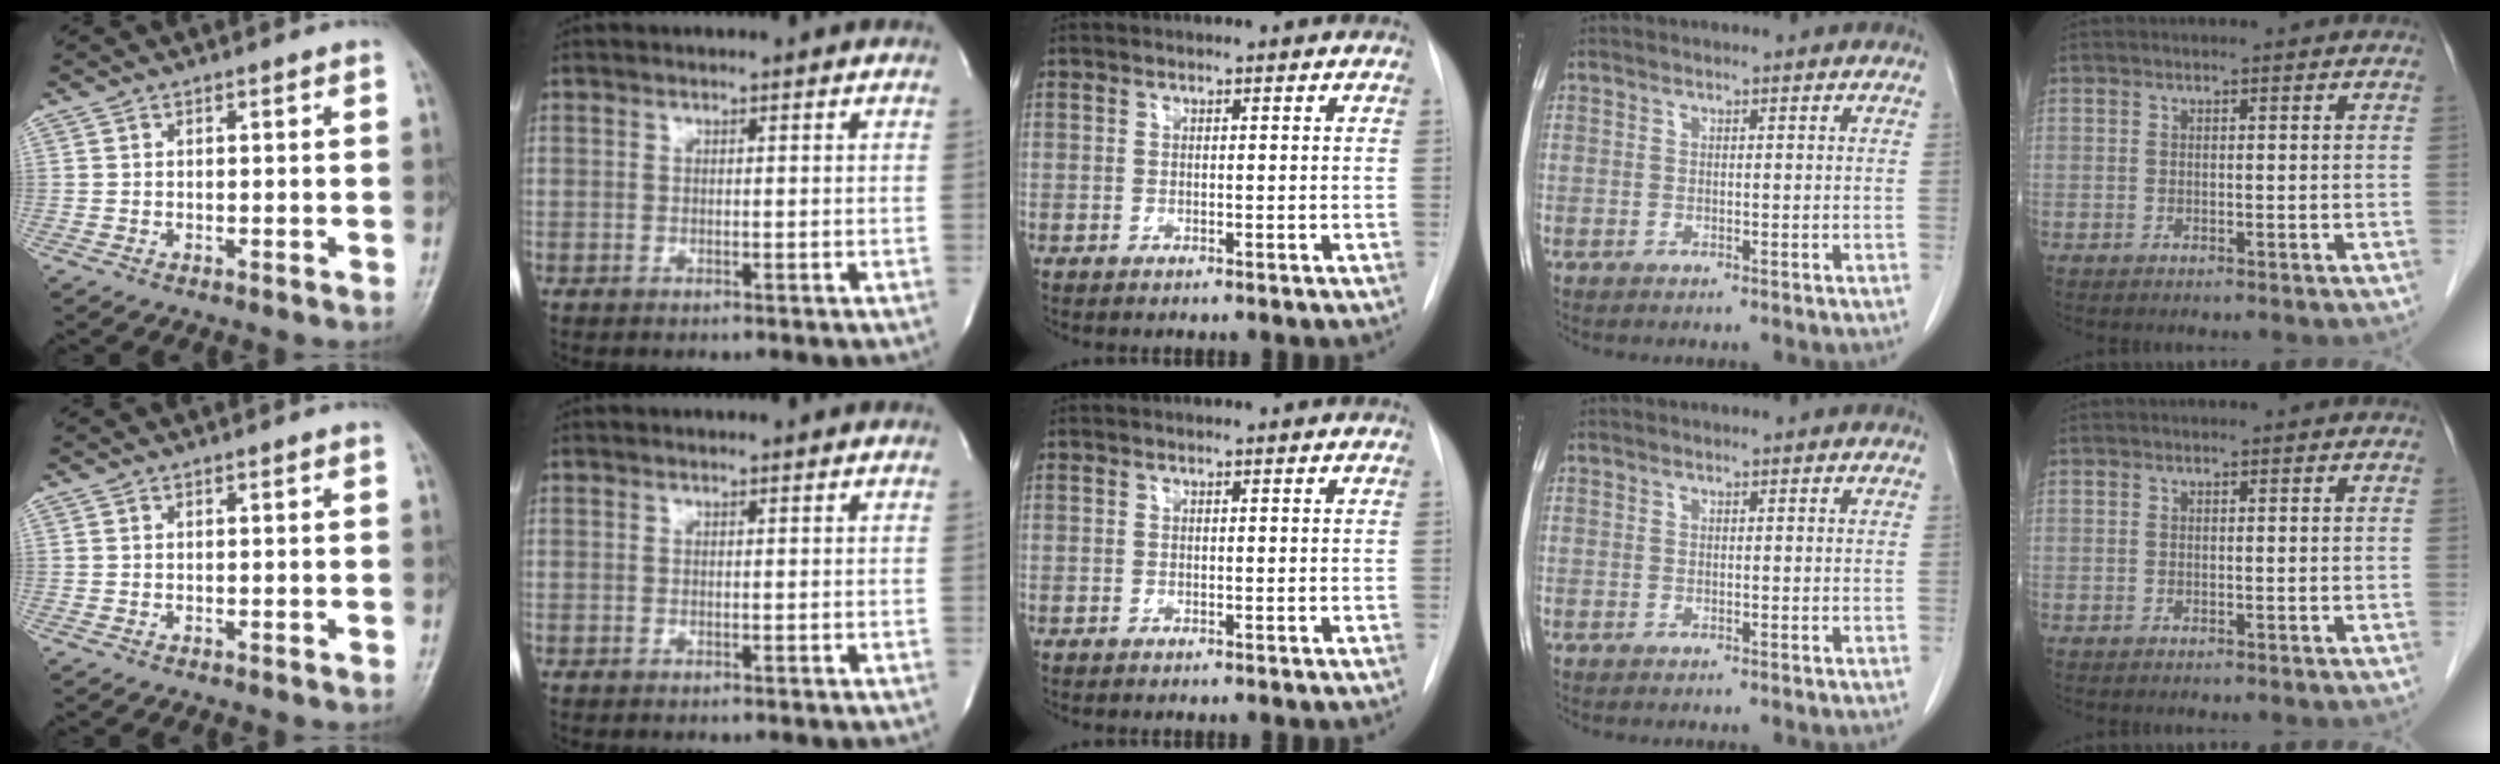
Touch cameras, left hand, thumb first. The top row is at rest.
{}